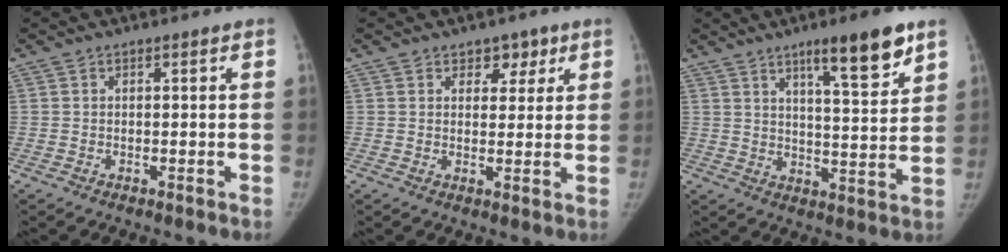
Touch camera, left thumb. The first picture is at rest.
{"total": 4.0, "force": [2.4, 2.8, 1.6], "torque": [0.013, -0.011, 0.032]}
{"total": 11.5, "force": [7.3, 1.9, 8.7], "torque": [-0.115, -0.041, 0.111]}